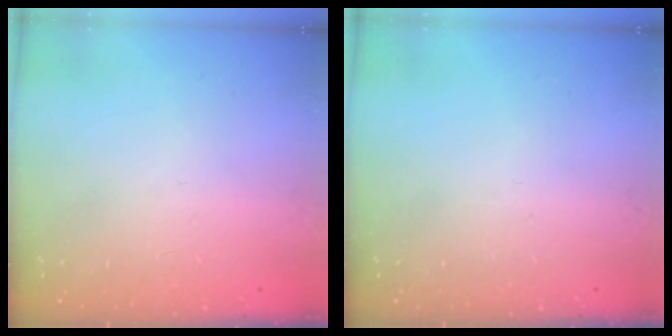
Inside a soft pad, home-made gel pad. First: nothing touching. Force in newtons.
{"total": 0.0}